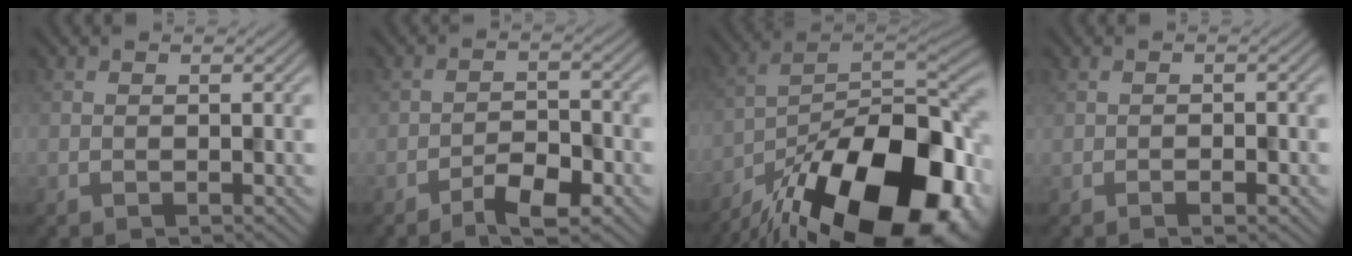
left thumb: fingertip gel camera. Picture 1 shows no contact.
{"total": 4.6, "force": [-3.0, 1.9, 3.0], "torque": [-0.046, 0.003, -0.054]}
{"total": 21.6, "force": [-13.9, 8.5, 14.2], "torque": [-0.208, -0.026, -0.217]}
{"total": 1.4, "force": [-0.7, 0.5, 1.1], "torque": [-0.017, -0.001, -0.011]}